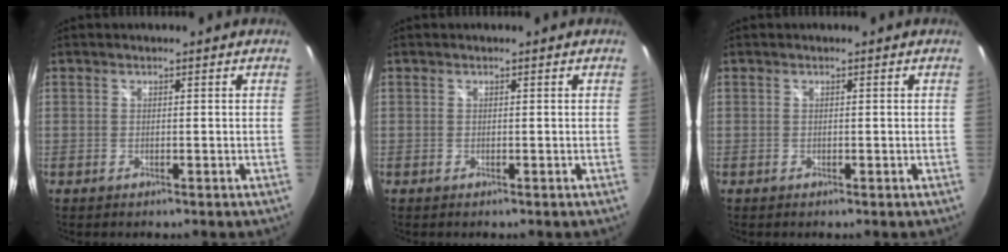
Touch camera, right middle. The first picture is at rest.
{"total": 0.0}
{"total": 0.0}